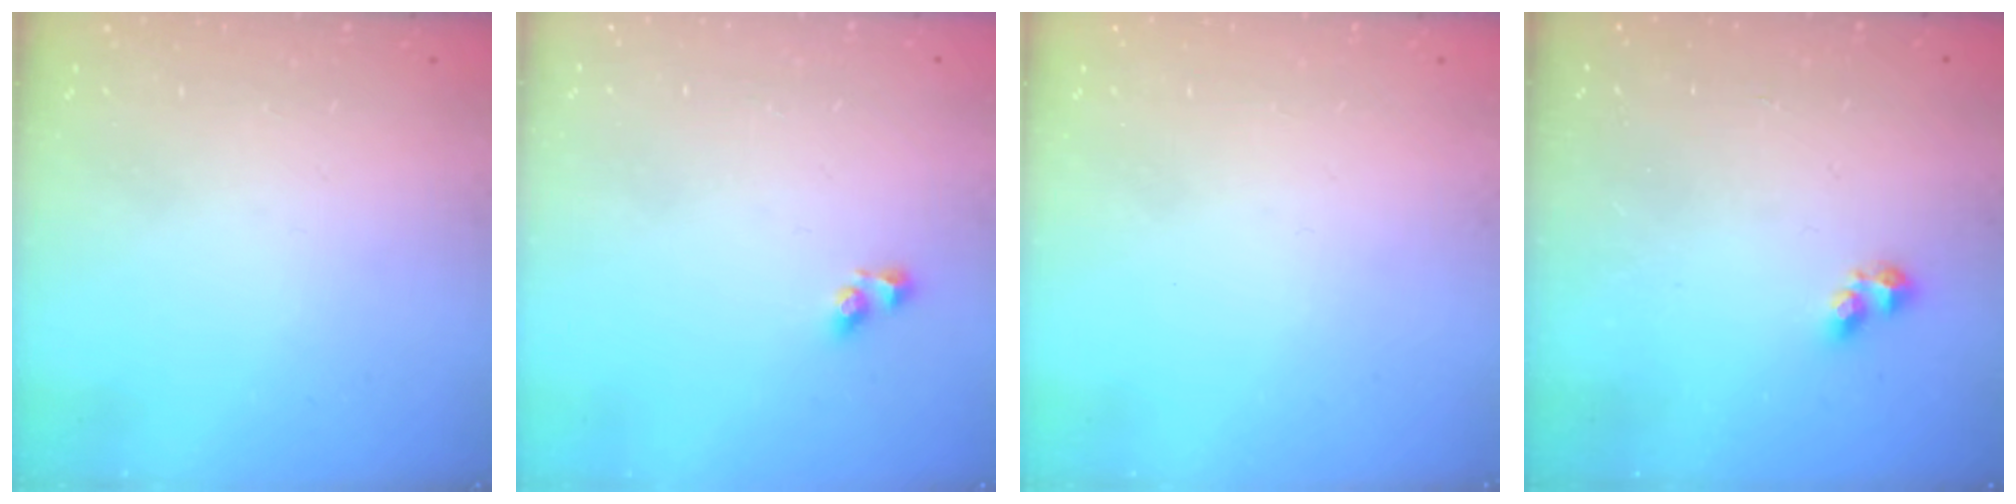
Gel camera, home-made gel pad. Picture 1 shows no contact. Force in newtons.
{"total": 4.0, "press": 4.0, "slide": 0.3}
{"total": 0.0}
{"total": 2.8, "press": 2.7, "slide": 0.5}